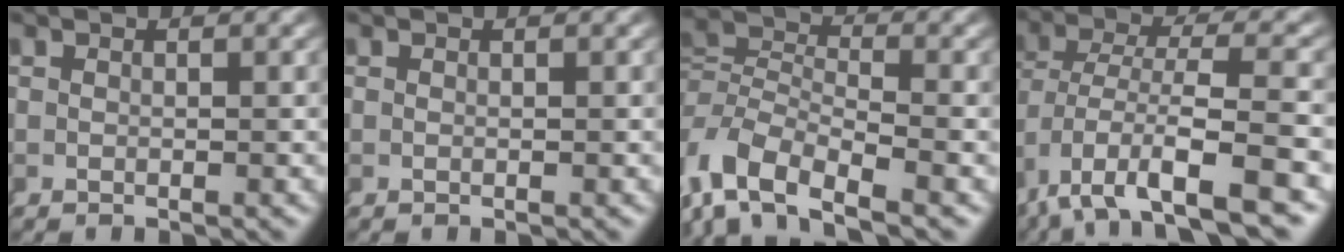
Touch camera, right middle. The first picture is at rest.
{"total": 0.0}
{"total": 6.8, "force": [-3.2, 4.5, 4.0], "torque": [-0.102, -0.029, -0.047]}
{"total": 7.7, "force": [-4.1, 3.1, 5.7], "torque": [-0.126, -0.029, -0.041]}